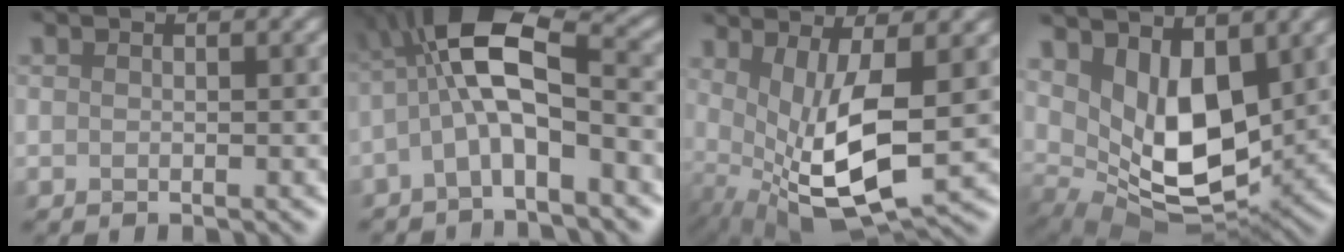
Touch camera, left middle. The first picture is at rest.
{"total": 7.3, "force": [-1.1, 2.5, 6.8], "torque": [-0.139, 0.029, -0.033]}
{"total": 8.9, "force": [-0.2, 2.6, 8.5], "torque": [-0.160, -0.016, 0.001]}
{"total": 8.0, "force": [2.2, 4.4, 6.3], "torque": [-0.122, -0.023, 0.044]}